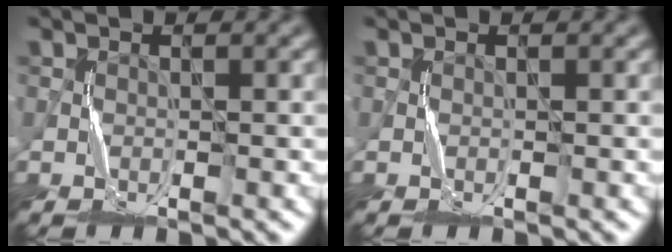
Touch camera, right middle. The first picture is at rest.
{"total": 0.0}